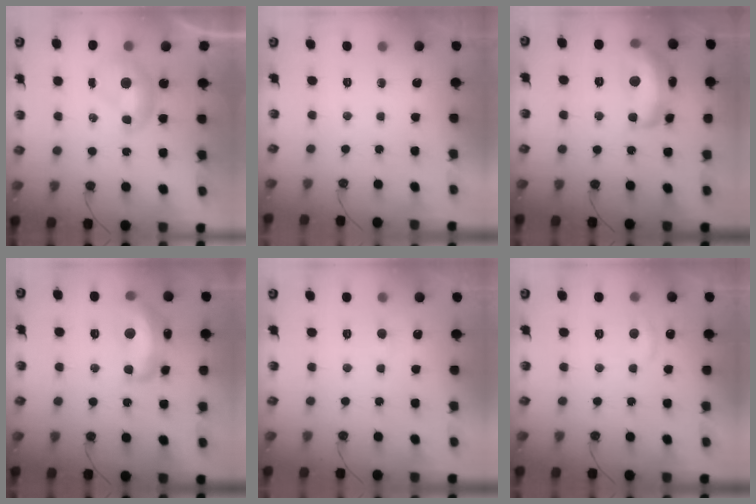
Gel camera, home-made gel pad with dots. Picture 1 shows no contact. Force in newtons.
{"total": 0.0}
{"total": 10.1, "press": 10.1, "slide": 0.9}
{"total": 8.5, "press": 8.4, "slide": 0.8}
{"total": 2.3, "press": 2.3, "slide": 0.3}
{"total": 1.0, "press": 0.7, "slide": 0.7}